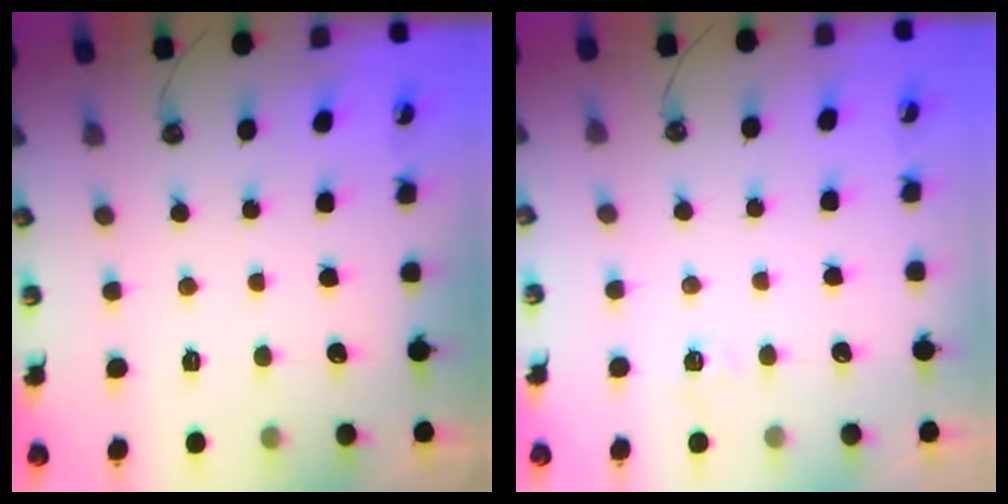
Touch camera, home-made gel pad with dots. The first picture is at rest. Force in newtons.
{"total": 4.3, "press": 4.2, "slide": 0.7}